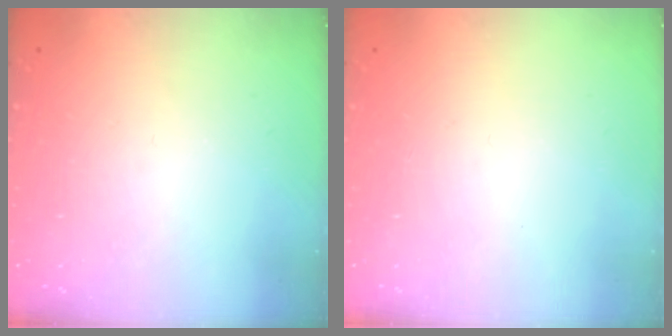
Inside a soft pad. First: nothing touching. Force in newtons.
{"total": 1.8, "press": 1.7, "slide": 0.1}